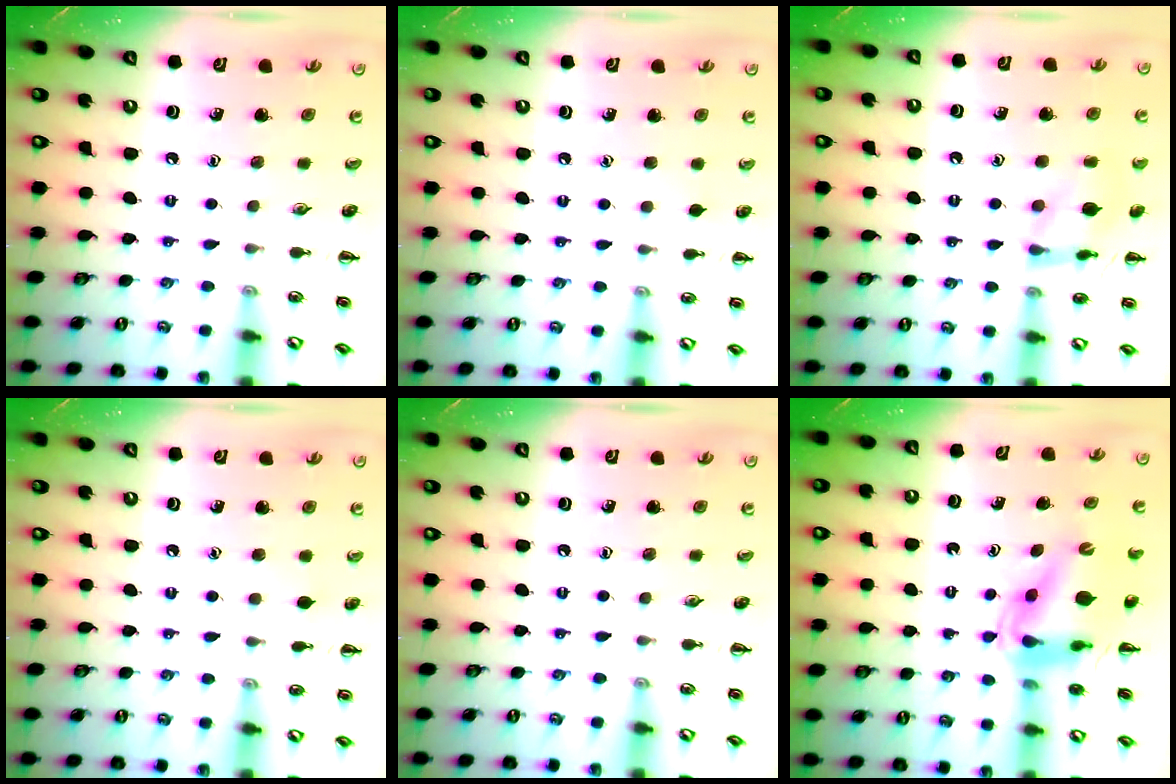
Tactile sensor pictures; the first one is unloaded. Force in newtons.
{"total": 2.2, "press": 1.9, "slide": 0.9}
{"total": 10.8, "press": 10.8, "slide": 0.3}
{"total": 3.0, "press": 2.7, "slide": 1.2}
{"total": 0.0}
{"total": 10.2, "press": 9.6, "slide": 3.2}